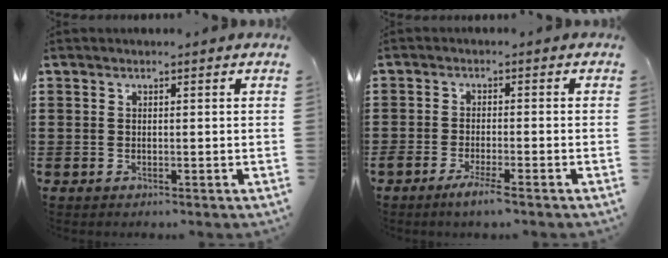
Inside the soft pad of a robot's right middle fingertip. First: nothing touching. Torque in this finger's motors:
{"motor_torque": [1.96, 0.18, 0.09, 0.11]}